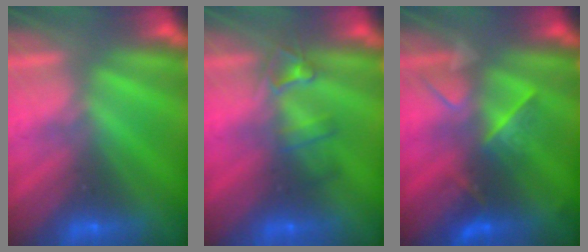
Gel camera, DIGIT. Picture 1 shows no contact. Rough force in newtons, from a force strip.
{"total": 2.4}
{"total": 2.6}